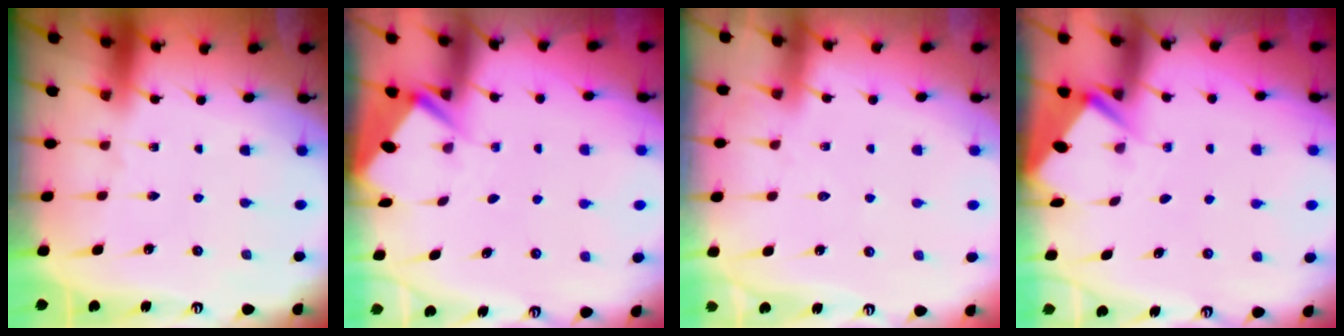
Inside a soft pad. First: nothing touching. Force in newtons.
{"total": 2.9, "press": 2.8, "slide": 0.4}
{"total": 4.9, "press": 4.9, "slide": 0.6}
{"total": 2.8, "press": 2.8, "slide": 0.3}